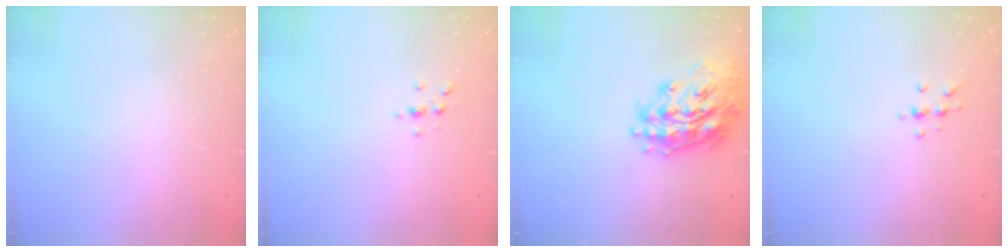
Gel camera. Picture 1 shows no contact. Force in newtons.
{"total": 2.3, "press": 2.2, "slide": 0.2}
{"total": 19.9, "press": 19.8, "slide": 2.1}
{"total": 5.7, "press": 5.5, "slide": 1.6}